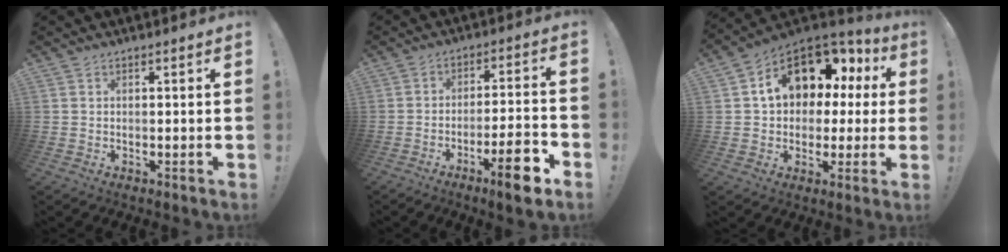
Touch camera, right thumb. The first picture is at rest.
{"total": 11.3, "force": [-6.6, 1.8, 9.1], "torque": [-0.115, 0.030, -0.107]}
{"total": 14.5, "force": [6.0, 10.0, 8.6], "torque": [-0.130, -0.031, 0.112]}